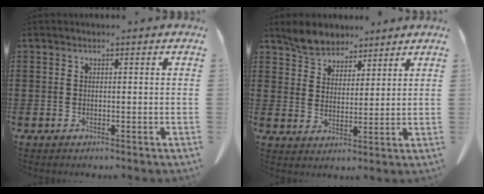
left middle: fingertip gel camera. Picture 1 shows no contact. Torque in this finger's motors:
{"motor_torque": [1.00, 0.79, 0.12, 0.04]}